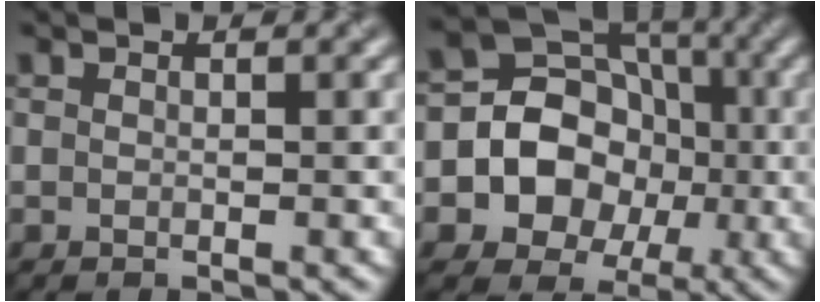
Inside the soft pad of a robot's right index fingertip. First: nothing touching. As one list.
[{"total": 10.4, "force": [-1.5, 9.4, 4.2], "torque": [-0.074, 0.019, -0.047]}]